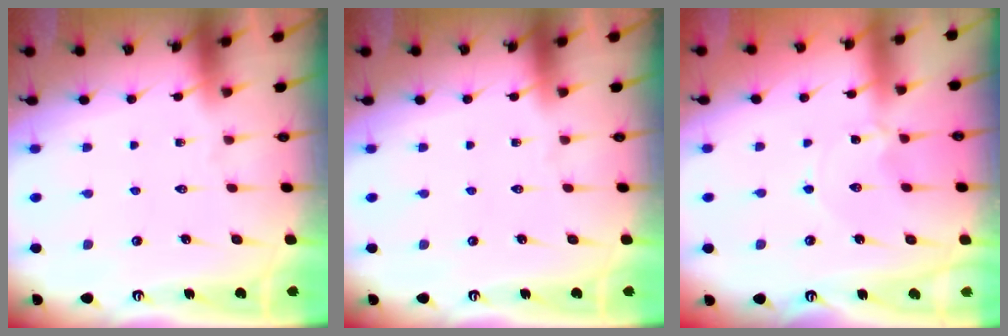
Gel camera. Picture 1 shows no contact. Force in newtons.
{"total": 0.0}
{"total": 0.5, "press": 0.5, "slide": 0.2}